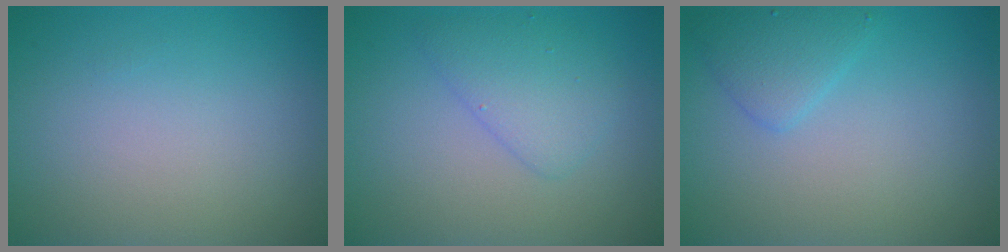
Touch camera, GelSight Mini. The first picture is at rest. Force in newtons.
{"total": 2.8, "press": 2.8, "slide": 0.1}
{"total": 2.1, "press": 2.1, "slide": 0.0}